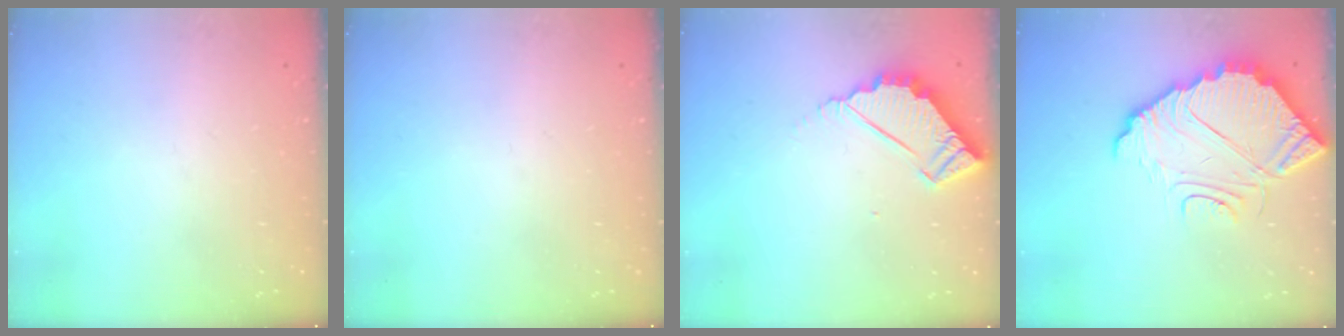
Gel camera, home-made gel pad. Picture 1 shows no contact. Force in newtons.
{"total": 0.0}
{"total": 4.9, "press": 4.8, "slide": 0.4}
{"total": 10.3, "press": 10.2, "slide": 0.7}